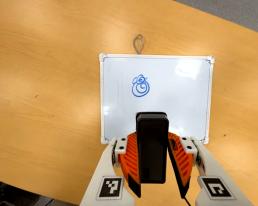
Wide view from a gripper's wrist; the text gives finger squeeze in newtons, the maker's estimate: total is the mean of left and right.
{"total": 6.1, "left": 5.0, "right": 7.2}